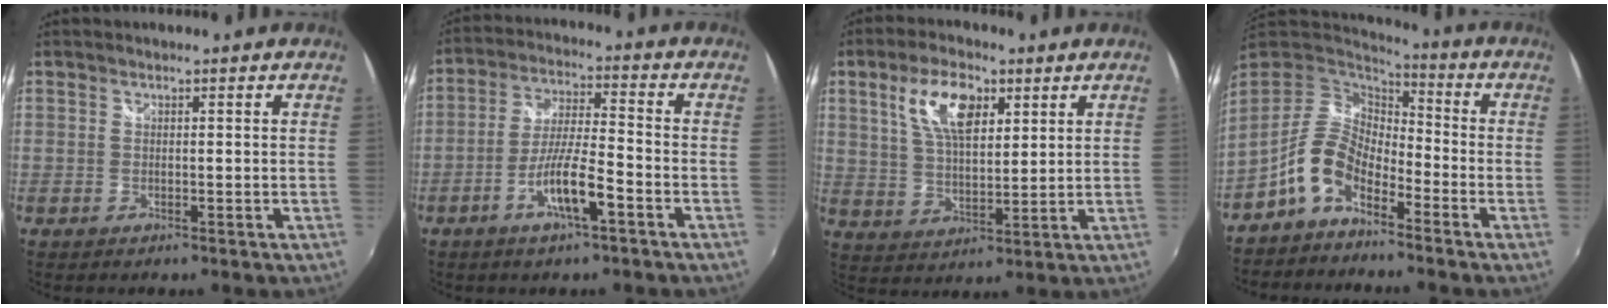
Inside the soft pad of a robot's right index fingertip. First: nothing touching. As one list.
[{"total": 9.1, "force": [-4.7, 1.1, 7.7], "torque": [-0.154, -0.002, -0.087]}, {"total": 10.3, "force": [4.6, 4.7, 7.9], "torque": [-0.154, 0.014, 0.087]}, {"total": 9.9, "force": [-6.0, 5.0, 6.1], "torque": [-0.123, 0.019, -0.124]}]